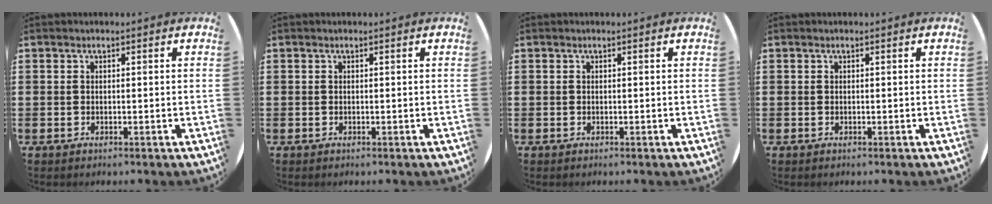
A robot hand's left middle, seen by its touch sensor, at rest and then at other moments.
{"total": 0.0}
{"total": 0.0}
{"total": 0.0}